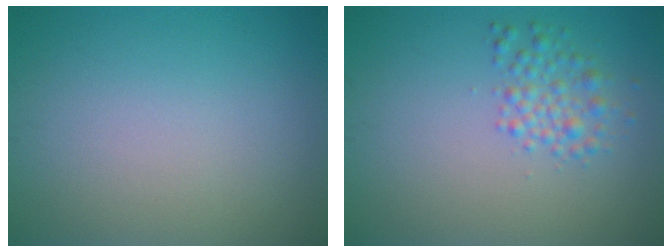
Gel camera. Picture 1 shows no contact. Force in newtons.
{"total": 2.3, "press": 2.3, "slide": 0.1}